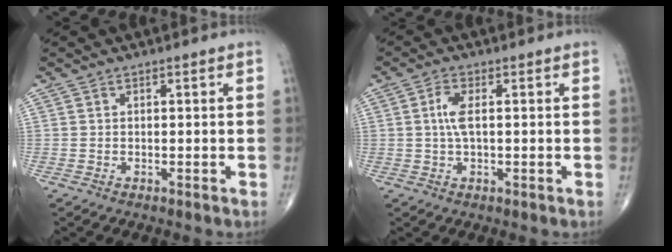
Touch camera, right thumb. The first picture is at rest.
{"total": 3.9, "force": [0.4, 1.6, 3.5], "torque": [-0.084, 0.002, 0.004]}